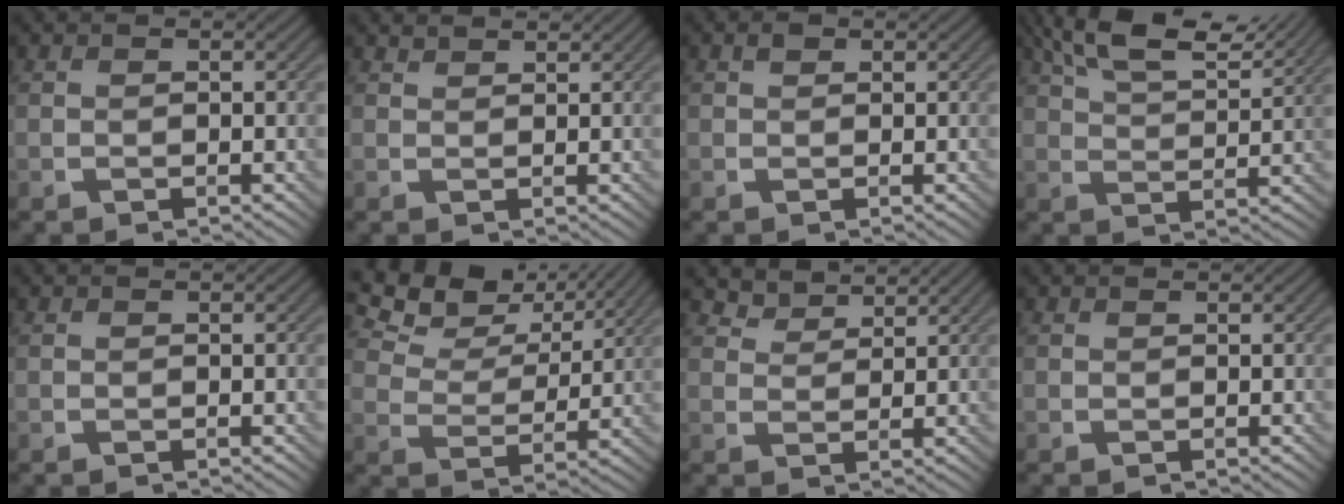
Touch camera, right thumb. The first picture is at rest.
{"total": 1.2, "force": [1.2, 0.2, 0.3], "torque": [-0.012, 0.000, 0.024]}
{"total": 0.9, "force": [0.5, 0.6, 0.5], "torque": [-0.008, 0.000, 0.007]}
{"total": 10.2, "force": [7.3, 2.8, 6.6], "torque": [-0.136, 0.013, 0.129]}
{"total": 0.0}
{"total": 11.1, "force": [8.2, 4.8, 5.7], "torque": [-0.137, -0.012, 0.141]}
{"total": 3.0, "force": [2.8, 1.0, 0.7], "torque": [-0.015, -0.003, 0.063]}
{"total": 0.0}